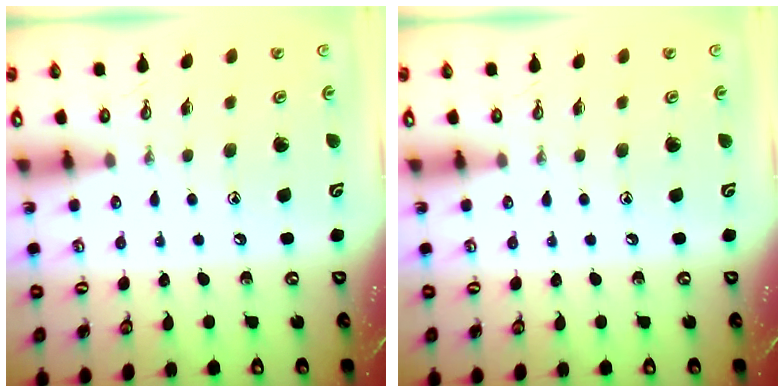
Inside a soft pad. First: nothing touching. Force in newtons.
{"total": 0.0}